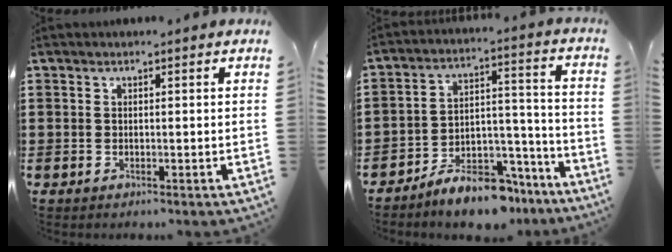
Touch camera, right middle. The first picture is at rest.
{"total": 9.7, "force": [-8.6, 2.6, 3.7], "torque": [-0.055, 0.039, -0.161]}